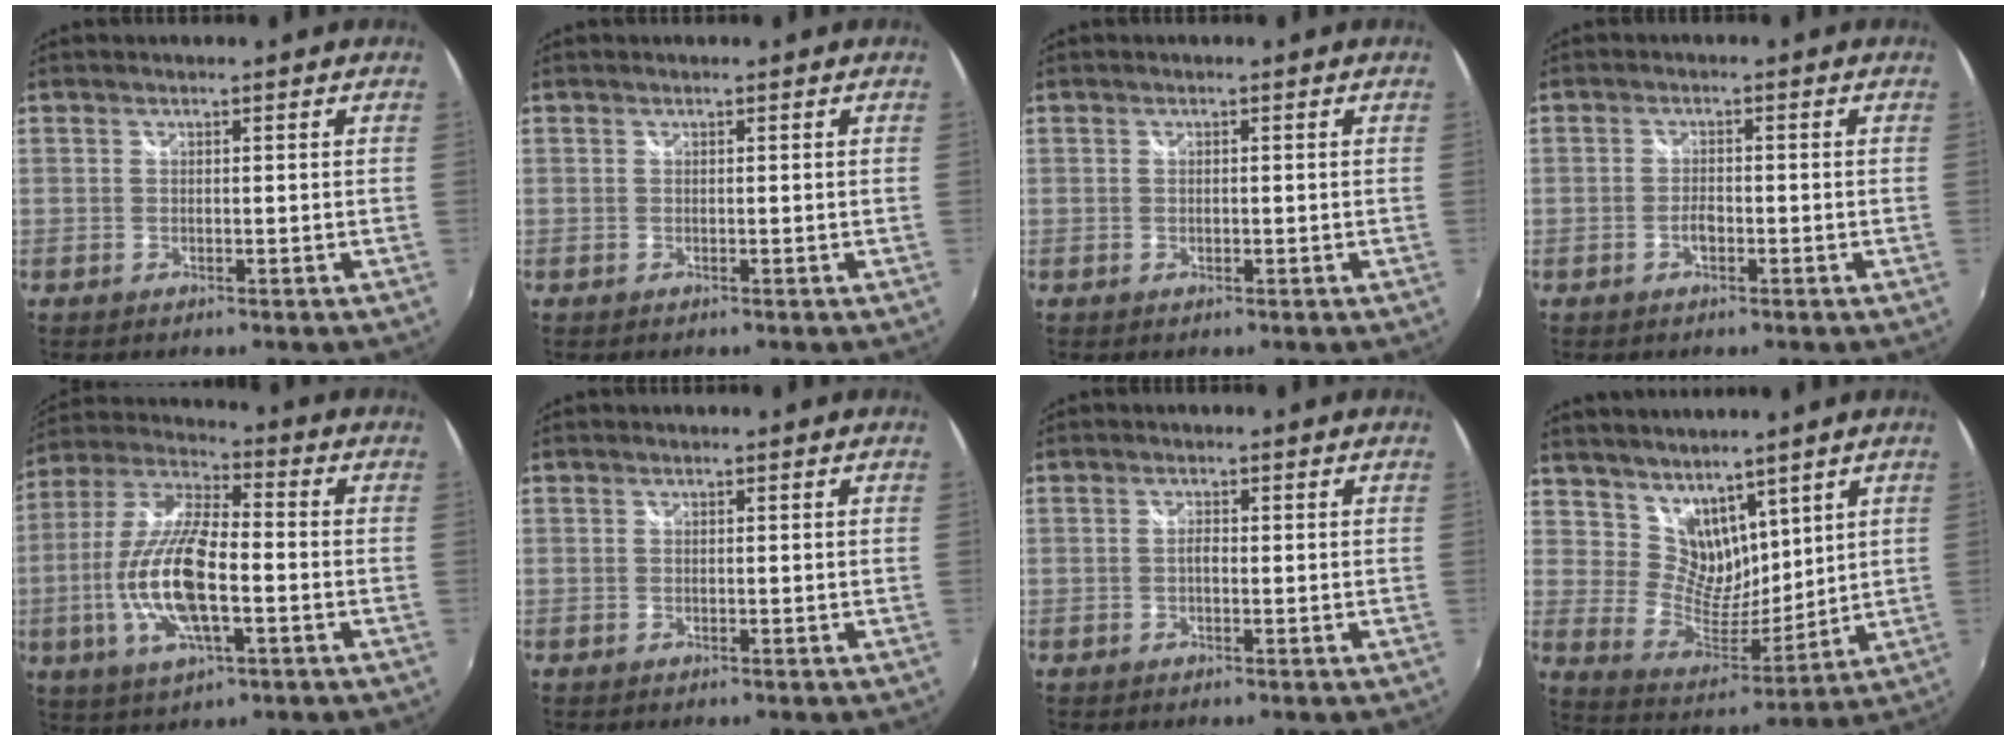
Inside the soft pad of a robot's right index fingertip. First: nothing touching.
{"total": 0.0}
{"total": 0.6, "force": [-0.1, 0.5, 0.2], "torque": [-0.002, -0.001, -0.001]}
{"total": 2.2, "force": [-1.0, 1.1, 1.5], "torque": [-0.029, 0.002, -0.019]}
{"total": 16.4, "force": [-3.6, 5.6, 15.0], "torque": [-0.307, -0.005, -0.070]}
{"total": 0.0}
{"total": 1.1, "force": [-0.2, 0.6, 0.9], "torque": [-0.018, 0.003, -0.006]}
{"total": 10.6, "force": [7.6, 6.1, 4.1], "torque": [-0.070, -0.003, 0.155]}